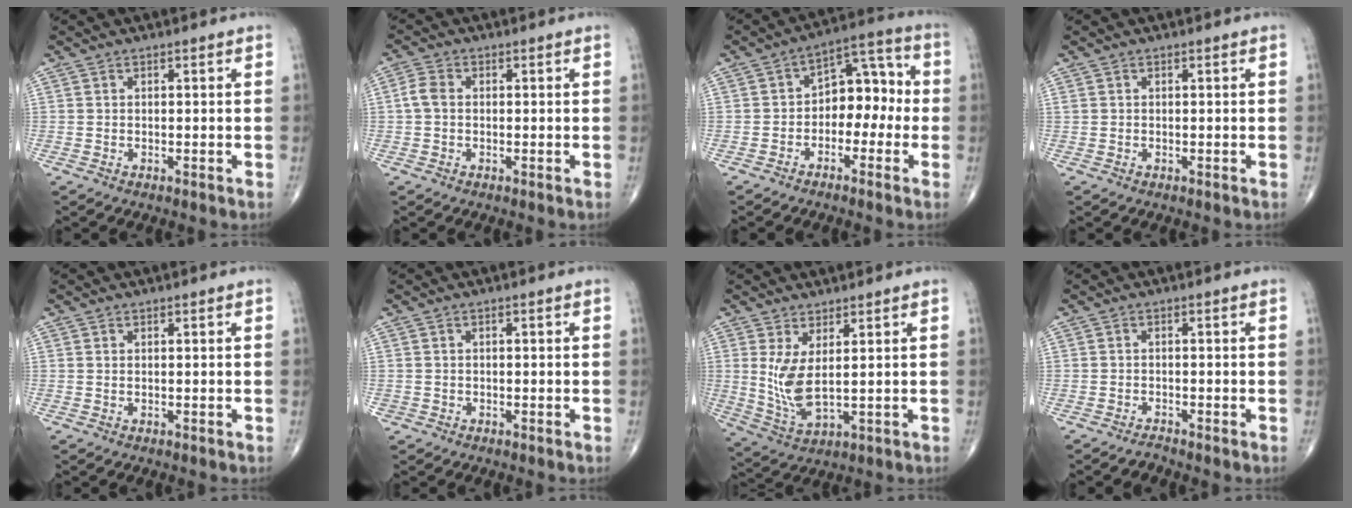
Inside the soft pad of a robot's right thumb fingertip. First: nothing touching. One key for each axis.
{"total": 3.0, "fx": 0.0, "fy": 2.2, "fz": 2.1, "tx": -0.046, "ty": 0.008, "tz": -0.007}
{"total": 9.6, "fx": -1.6, "fy": 6.4, "fz": 7.0, "tx": -0.058, "ty": 0.046, "tz": -0.041}
{"total": 0.0}
{"total": 0.0}
{"total": 0.7, "fx": -0.3, "fy": 0.6, "fz": 0.0, "tx": 0.007, "ty": 0.005, "tz": -0.007}
{"total": 7.3, "fx": 1.6, "fy": 2.5, "fz": 6.6, "tx": -0.147, "ty": -0.026, "tz": 0.042}
{"total": 1.1, "fx": -1.1, "fy": -0.1, "fz": 0.0, "tx": -0.002, "ty": 0.003, "tz": -0.021}